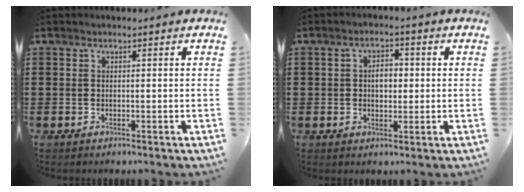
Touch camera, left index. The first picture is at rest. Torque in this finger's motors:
{"motor_torque": [0.17, -0.04, 0.21, 0.04]}